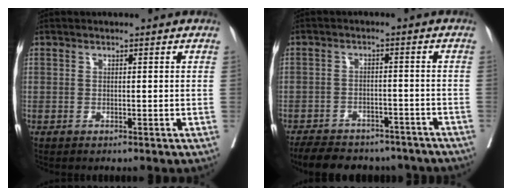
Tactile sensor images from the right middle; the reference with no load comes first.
{"total": 15.8, "force": [-13.6, 5.8, 5.4], "torque": [-0.117, 0.002, -0.176]}